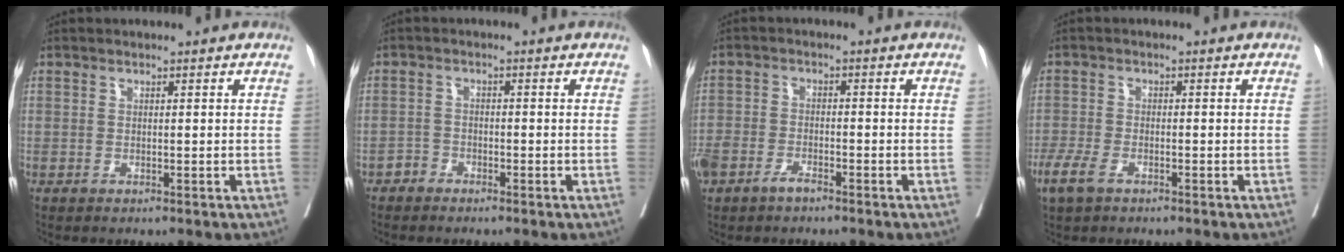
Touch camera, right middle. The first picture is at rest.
{"total": 1.4, "force": [-1.2, 0.6, -0.1], "torque": [0.007, 0.004, -0.027]}
{"total": 6.3, "force": [-4.2, 3.5, 3.2], "torque": [-0.075, 0.010, -0.074]}
{"total": 3.9, "force": [-2.4, 1.6, 2.6], "torque": [-0.064, -0.005, -0.043]}